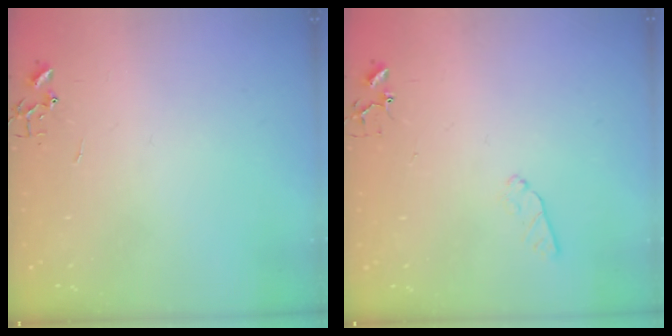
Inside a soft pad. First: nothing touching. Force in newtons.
{"total": 5.3, "press": 5.2, "slide": 0.7}